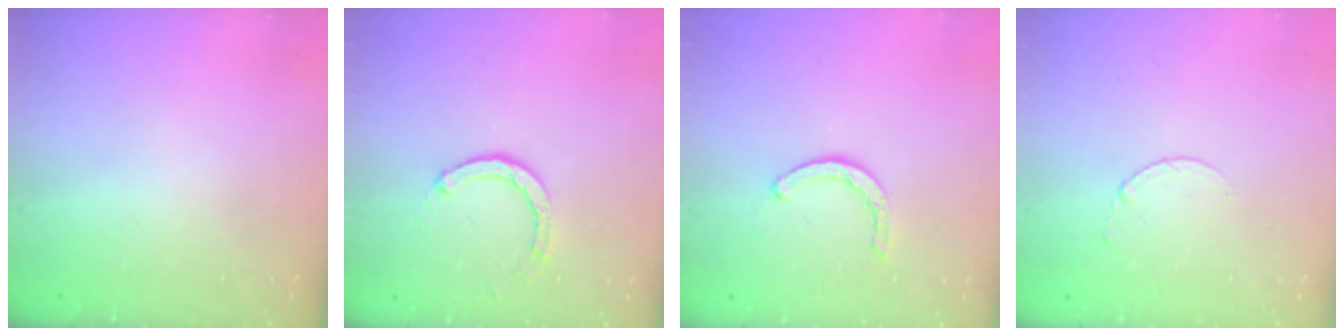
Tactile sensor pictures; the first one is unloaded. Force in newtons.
{"total": 3.0, "press": 3.0, "slide": 0.3}
{"total": 3.7, "press": 3.6, "slide": 0.6}
{"total": 2.6, "press": 2.6, "slide": 0.3}